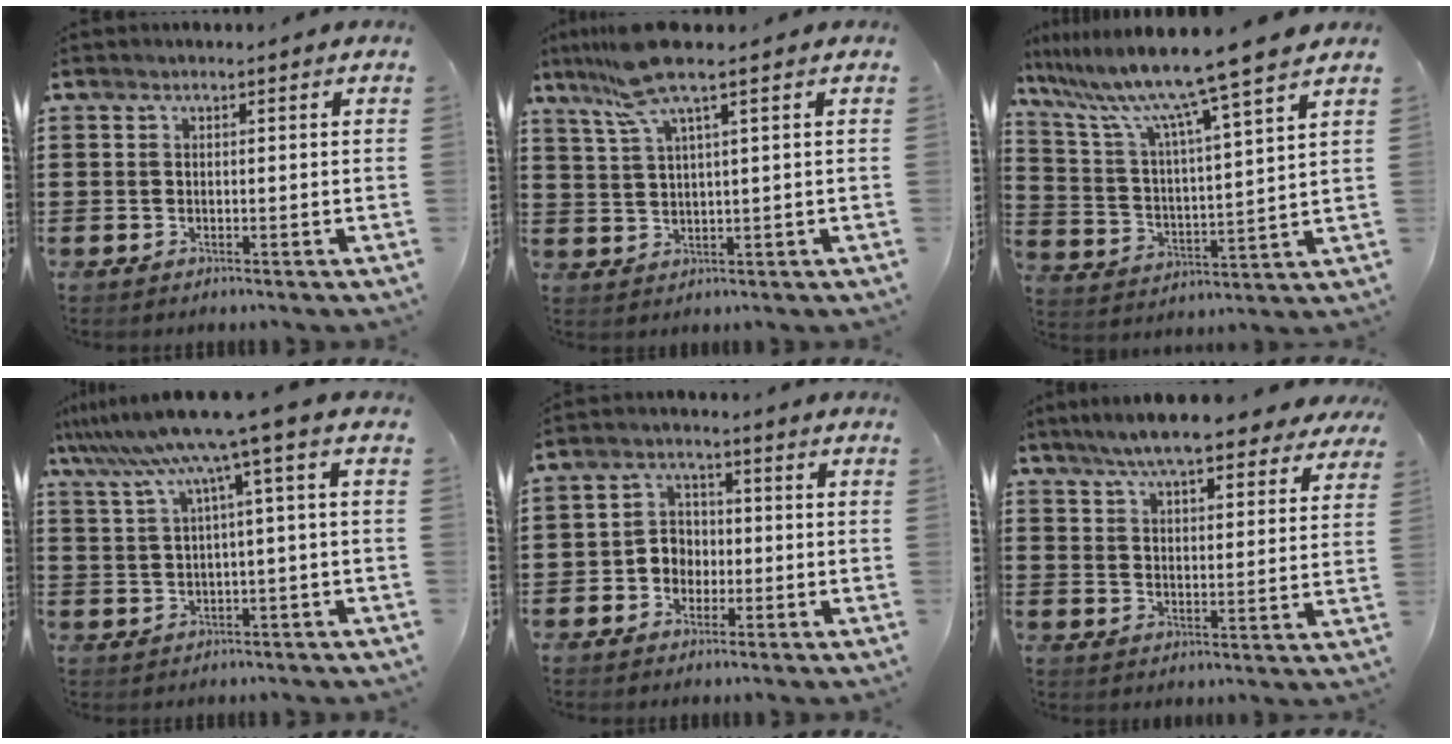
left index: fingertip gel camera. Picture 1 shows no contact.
{"total": 7.9, "force": [5.1, 0.8, 6.0], "torque": [-0.138, -0.003, 0.090]}
{"total": 10.5, "force": [8.9, -1.3, 5.5], "torque": [-0.143, -0.060, 0.141]}
{"total": 7.9, "force": [3.4, -0.9, 7.1], "torque": [-0.150, -0.024, 0.052]}
{"total": 3.8, "force": [-1.5, 3.3, 1.3], "torque": [-0.035, 0.011, -0.035]}
{"total": 8.4, "force": [7.5, 0.9, 3.8], "torque": [-0.090, -0.020, 0.135]}